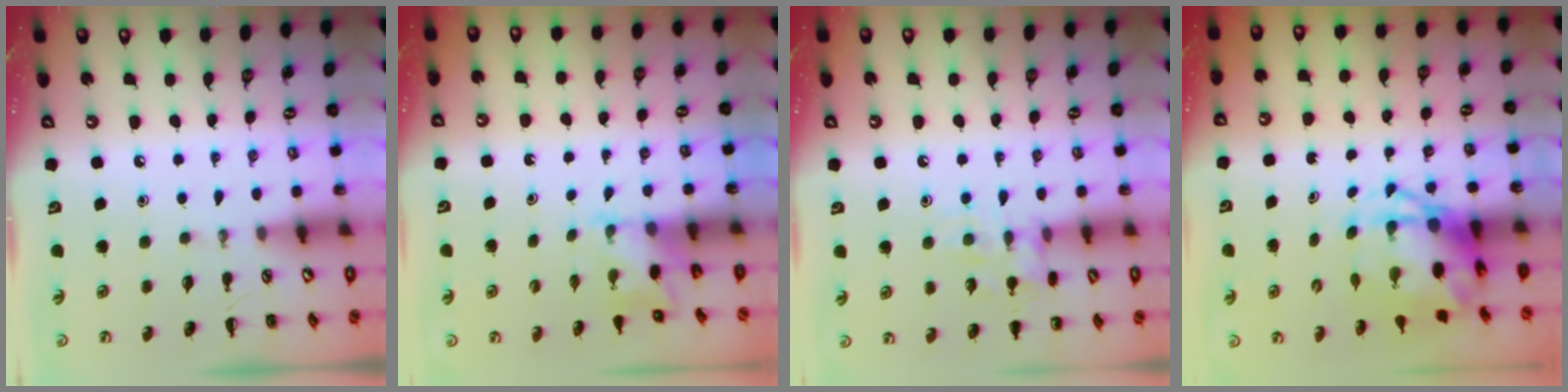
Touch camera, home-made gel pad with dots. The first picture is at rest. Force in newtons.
{"total": 2.1, "press": 2.0, "slide": 0.6}
{"total": 10.5, "press": 10.5, "slide": 0.8}
{"total": 5.1, "press": 4.9, "slide": 1.3}